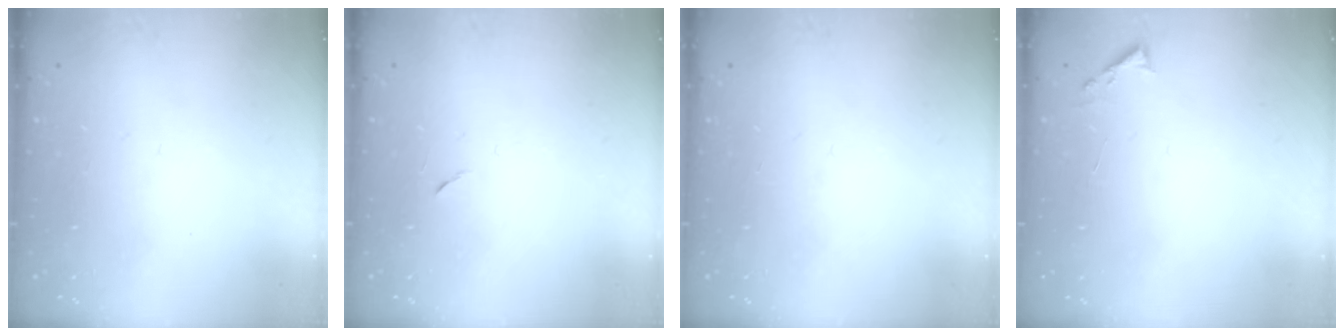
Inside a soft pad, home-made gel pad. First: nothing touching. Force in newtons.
{"total": 5.2, "press": 4.8, "slide": 2.1}
{"total": 0.0}
{"total": 3.6, "press": 3.6, "slide": 0.5}